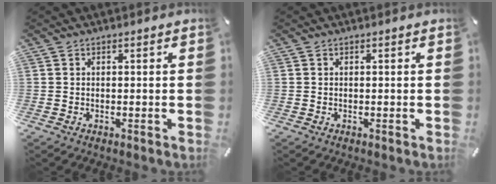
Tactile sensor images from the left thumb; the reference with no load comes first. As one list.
[{"total": 0.0}]